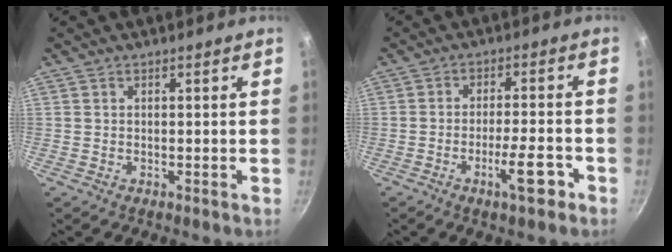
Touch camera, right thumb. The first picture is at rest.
{"total": 7.4, "force": [-3.6, 1.8, 6.2], "torque": [-0.083, 0.023, -0.056]}